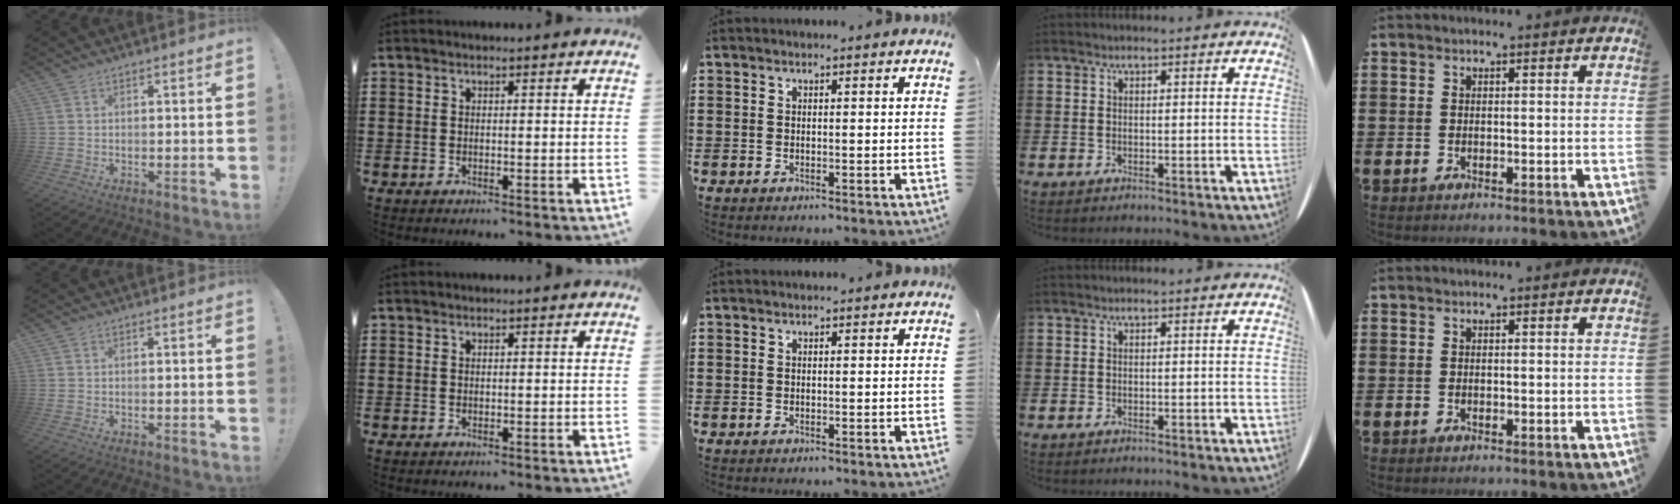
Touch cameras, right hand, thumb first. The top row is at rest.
{}